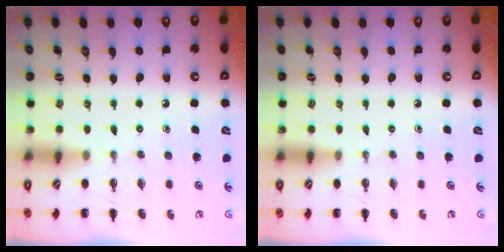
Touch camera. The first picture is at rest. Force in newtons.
{"total": 0.0}